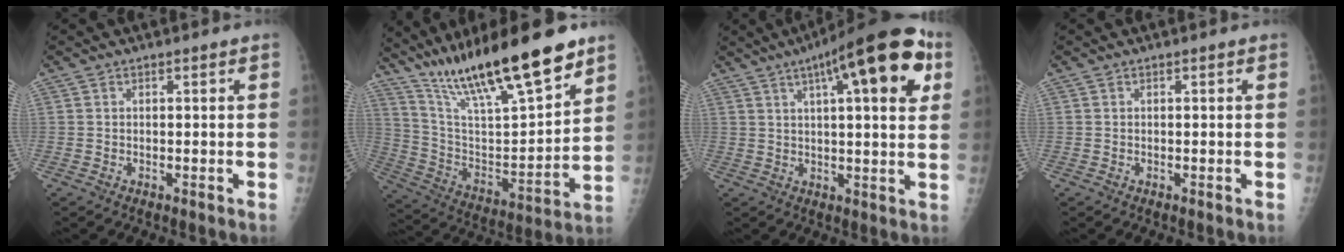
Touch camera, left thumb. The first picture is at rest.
{"total": 24.9, "force": [17.9, 4.8, 16.7], "torque": [-0.267, -0.065, 0.318]}
{"total": 19.6, "force": [8.4, 5.4, 16.8], "torque": [-0.225, 0.003, 0.114]}
{"total": 0.0}